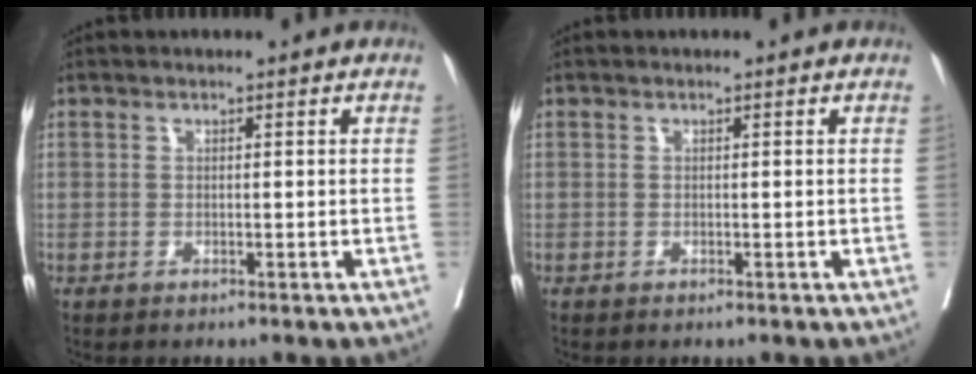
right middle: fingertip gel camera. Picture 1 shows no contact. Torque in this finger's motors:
{"motor_torque": [0.09, -0.14, -0.01, 0.02]}